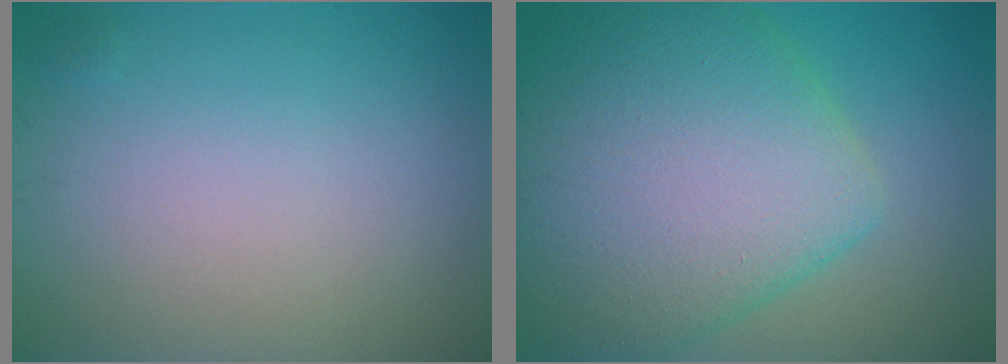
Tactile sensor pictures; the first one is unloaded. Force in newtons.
{"total": 11.2, "press": 11.2, "slide": 0.4}